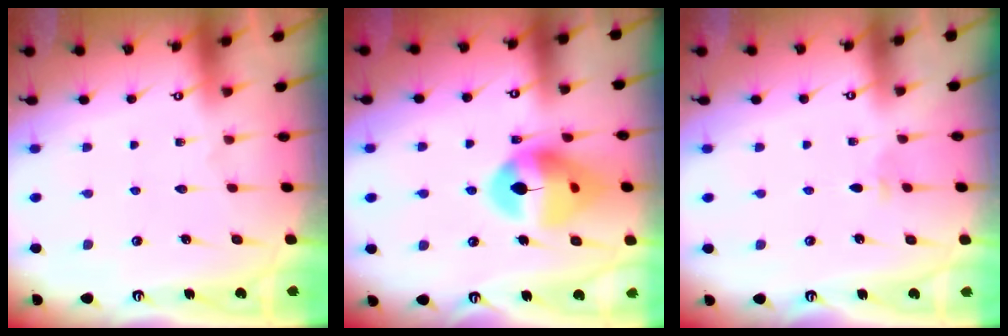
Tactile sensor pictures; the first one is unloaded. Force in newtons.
{"total": 15.6, "press": 15.5, "slide": 1.8}
{"total": 2.8, "press": 2.7, "slide": 0.7}